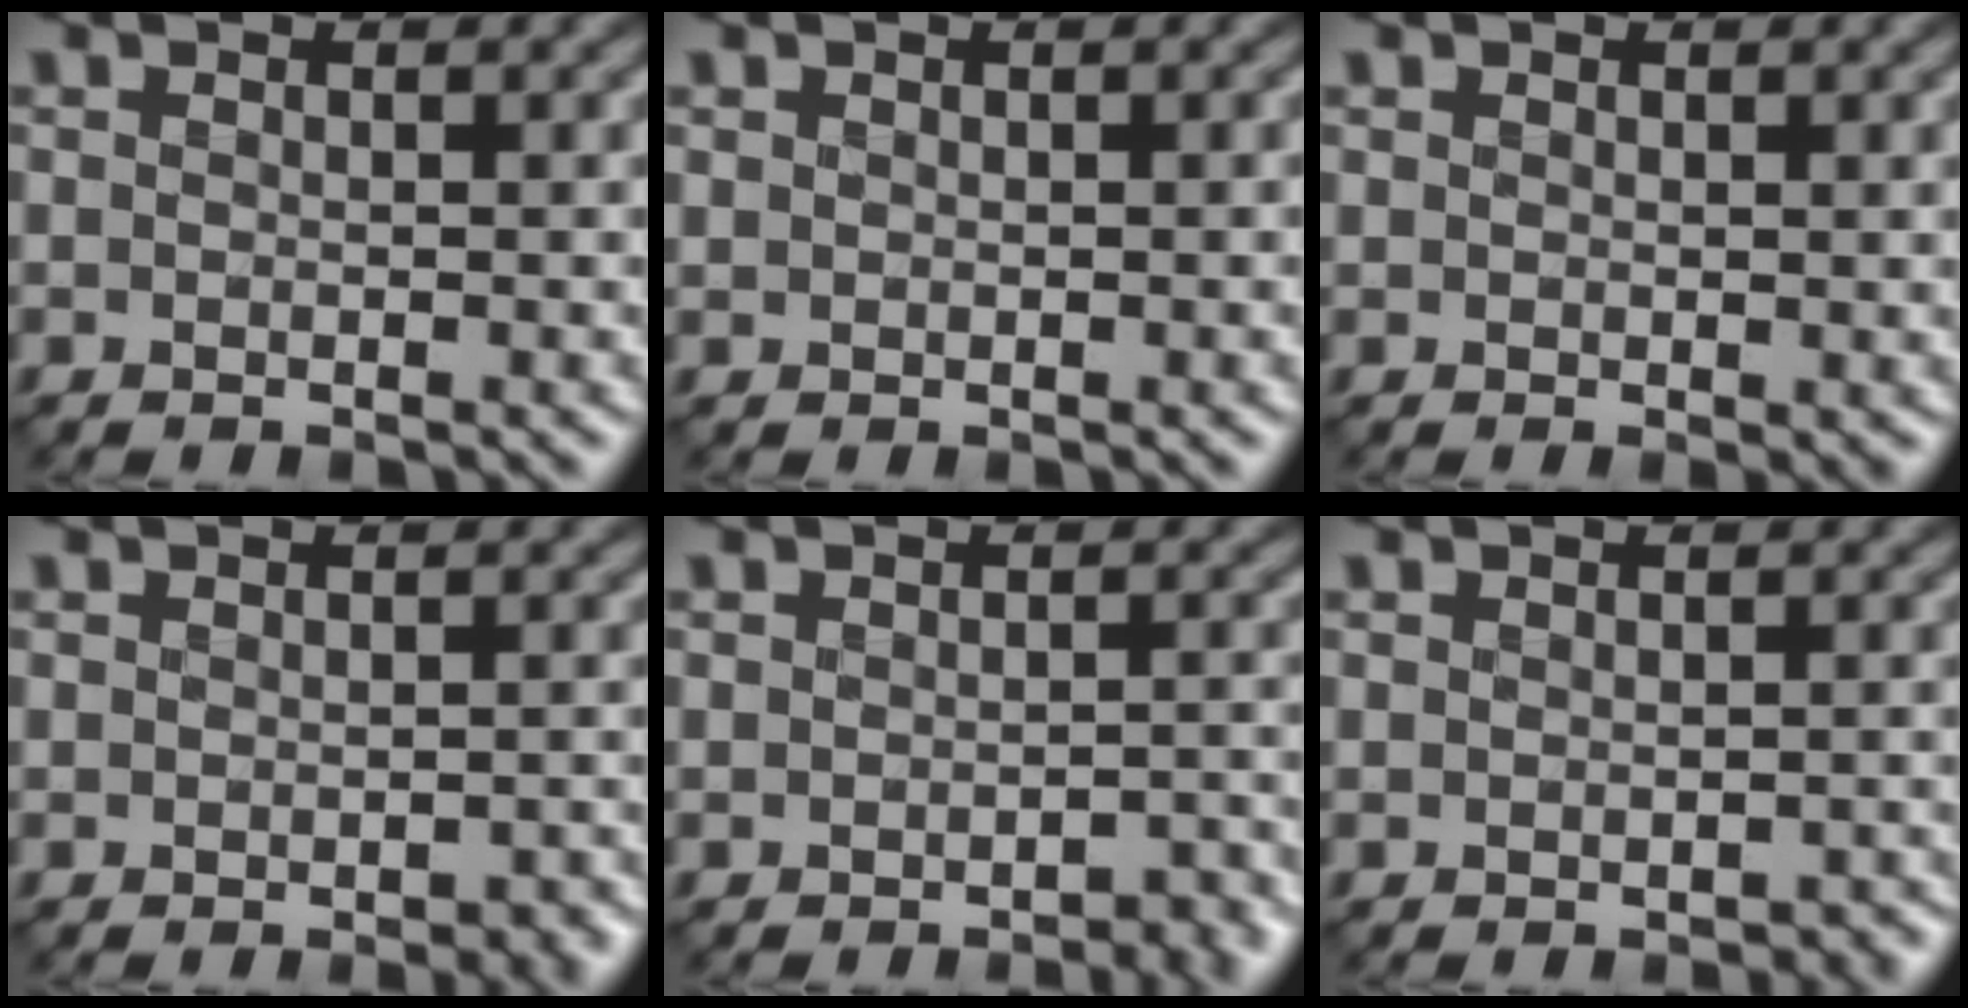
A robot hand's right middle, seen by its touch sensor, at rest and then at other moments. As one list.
[{"total": 0.6, "force": [0.3, 0.5, 0.2], "torque": [0.000, 0.003, 0.002]}, {"total": 0.8, "force": [0.3, 0.5, 0.5], "torque": [-0.003, 0.001, 0.003]}, {"total": 1.7, "force": [-0.5, 1.1, 1.1], "torque": [-0.012, -0.009, -0.003]}, {"total": 1.6, "force": [-1.1, 0.9, 0.8], "torque": [-0.007, 0.000, -0.013]}, {"total": 0.8, "force": [-0.4, 0.6, 0.2], "torque": [-0.002, -0.007, -0.006]}]